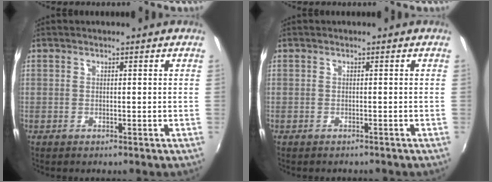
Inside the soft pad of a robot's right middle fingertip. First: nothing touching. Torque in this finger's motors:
{"motor_torque": [0.03, -0.04, 0.00, 0.00]}